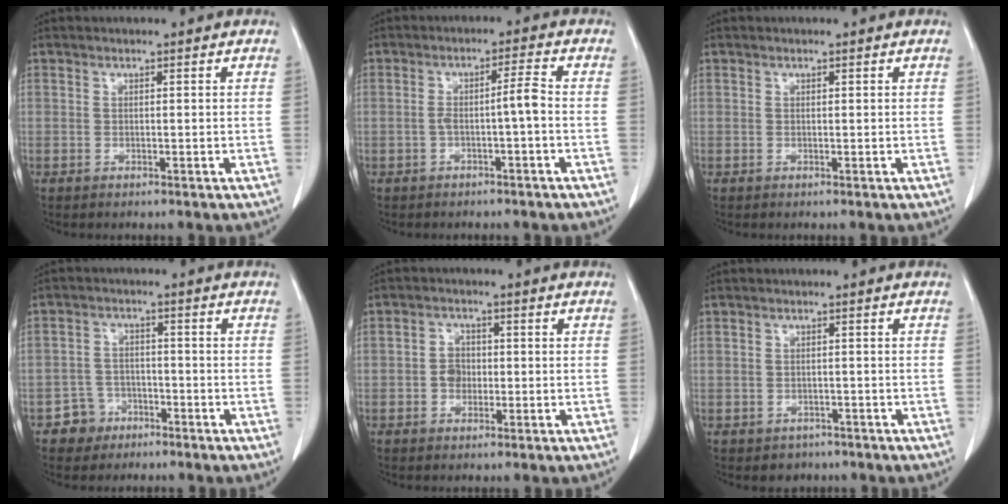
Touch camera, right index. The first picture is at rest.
{"total": 3.6, "force": [-0.9, -0.1, 3.5], "torque": [-0.061, 0.014, -0.013]}
{"total": 0.0}
{"total": 4.4, "force": [-2.7, 3.5, 0.0], "torque": [0.006, 0.015, -0.044]}
{"total": 2.9, "force": [-0.5, 2.4, 1.6], "torque": [-0.026, 0.008, -0.011]}
{"total": 2.4, "force": [-1.5, 1.9, 0.0], "torque": [-0.004, 0.008, -0.019]}